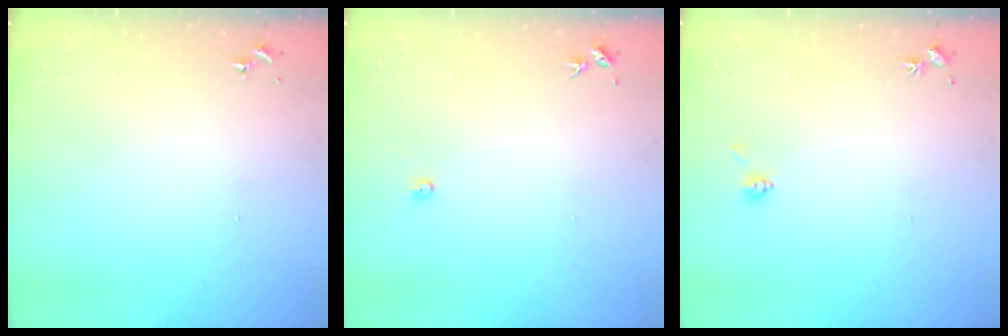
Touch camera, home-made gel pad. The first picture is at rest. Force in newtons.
{"total": 3.0, "press": 3.0, "slide": 0.4}
{"total": 4.6, "press": 4.4, "slide": 1.2}